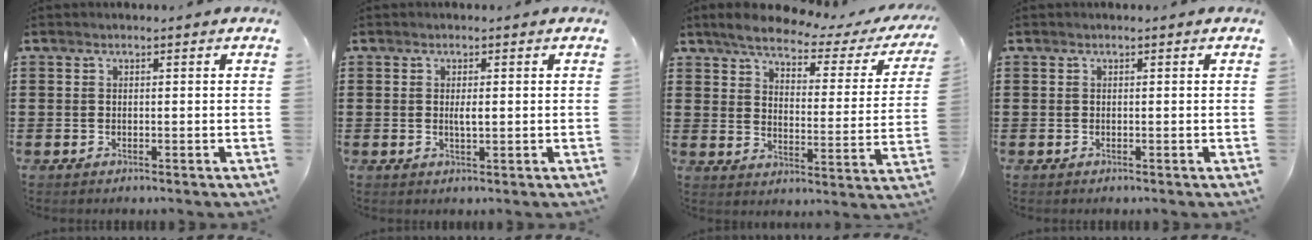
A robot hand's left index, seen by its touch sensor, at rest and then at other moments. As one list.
[{"total": 1.2, "force": [0.1, 0.4, 1.2], "torque": [-0.023, 0.000, 0.001]}, {"total": 5.1, "force": [4.3, 1.0, 2.5], "torque": [-0.072, -0.022, 0.069]}, {"total": 0.0}]